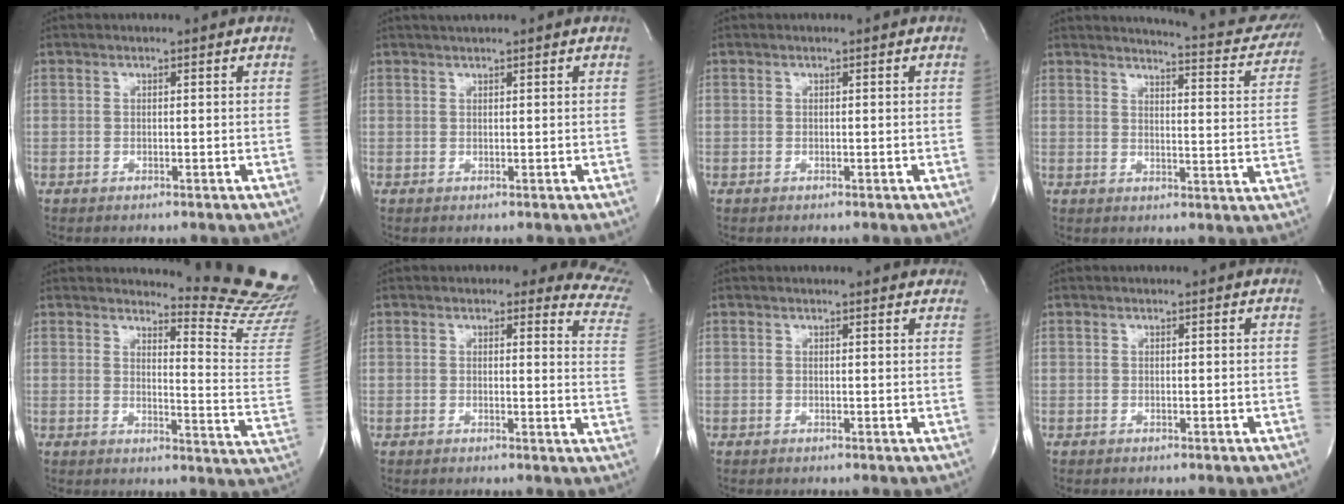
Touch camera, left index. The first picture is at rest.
{"total": 1.2, "force": [1.0, -0.2, 0.6], "torque": [-0.006, 0.009, 0.018]}
{"total": 0.0}
{"total": 14.2, "force": [13.5, 2.0, 3.8], "torque": [-0.033, -0.069, 0.131]}
{"total": 14.2, "force": [14.0, -0.7, 2.4], "torque": [-0.019, -0.166, 0.136]}
{"total": 10.6, "force": [9.5, 3.2, 3.5], "torque": [0.002, -0.059, 0.053]}
{"total": 5.1, "force": [4.5, 1.9, 1.4], "torque": [-0.007, 0.003, 0.031]}
{"total": 0.0}